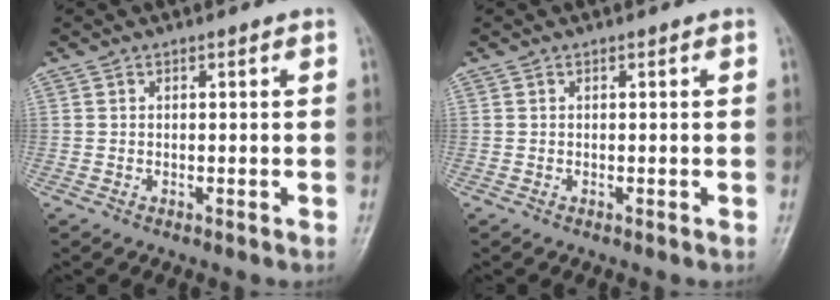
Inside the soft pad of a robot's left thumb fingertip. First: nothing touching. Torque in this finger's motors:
{"motor_torque": [0.00, 0.00, 0.05, -0.05, 0.00]}